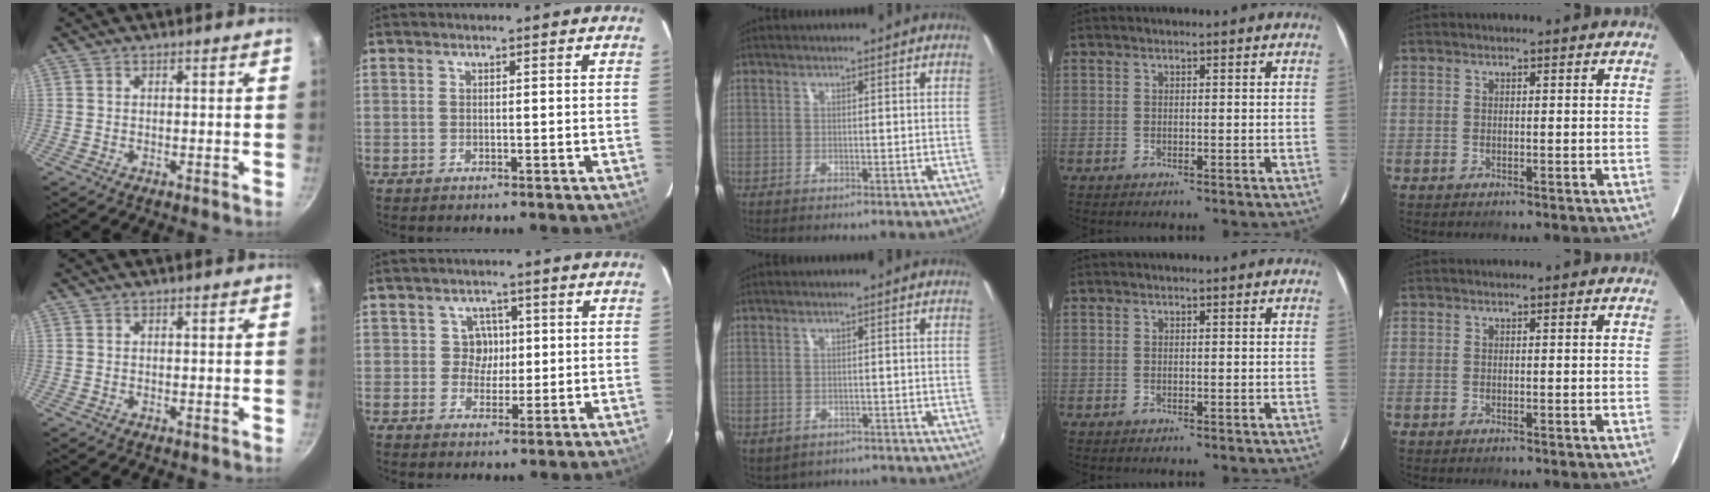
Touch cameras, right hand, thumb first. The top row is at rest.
{"index": {"total": 3.2, "force": [0.3, 3.2, 0.4], "torque": [-0.001, 0.012, 0.002]}, "middle": {"total": 2.8, "force": [-1.7, 1.9, 1.0], "torque": [-0.025, -0.011, -0.018]}}